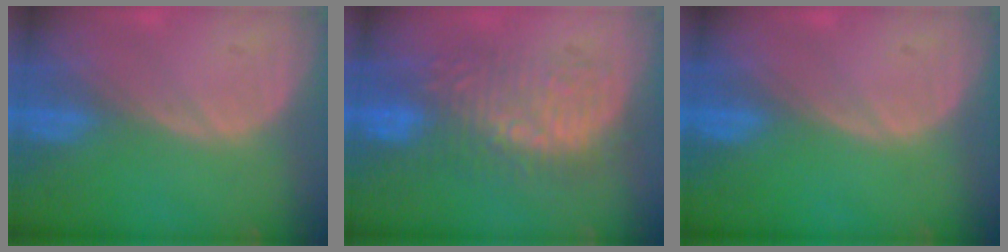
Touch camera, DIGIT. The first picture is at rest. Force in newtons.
{"total": 8.7, "press": 8.6, "slide": 0.9}
{"total": 0.0}